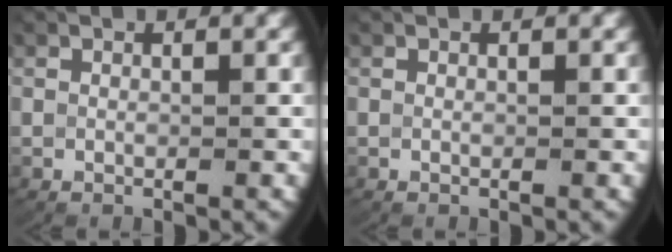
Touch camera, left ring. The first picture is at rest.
{"total": 0.0}